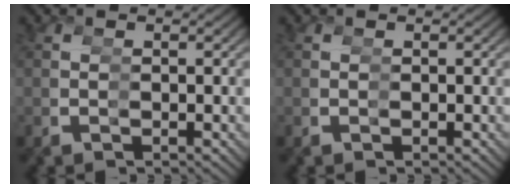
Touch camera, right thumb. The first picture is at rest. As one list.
[{"total": 0.0}]